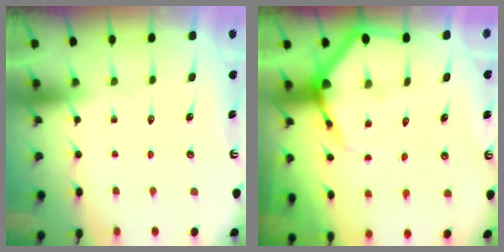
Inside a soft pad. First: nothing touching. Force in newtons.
{"total": 5.5, "press": 5.5, "slide": 0.6}